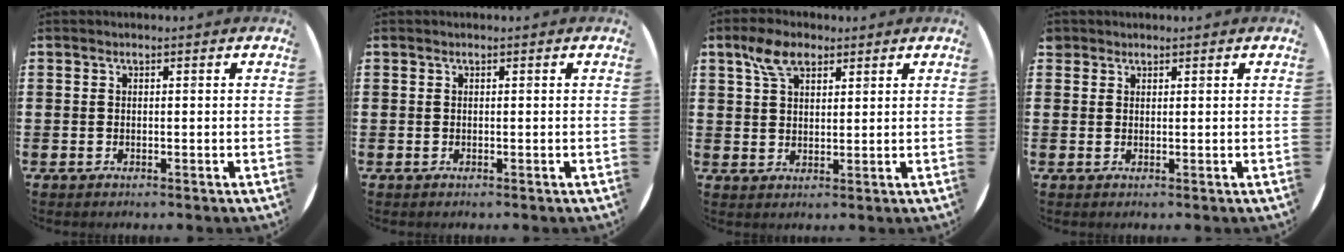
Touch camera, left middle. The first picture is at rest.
{"total": 0.0}
{"total": 5.2, "force": [3.3, 2.7, 3.1], "torque": [-0.061, 0.008, 0.058]}
{"total": 1.0, "force": [0.9, 0.4, -0.1], "torque": [0.000, 0.001, 0.018]}